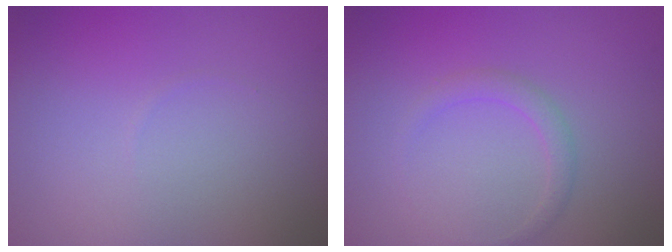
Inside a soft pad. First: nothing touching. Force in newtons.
{"total": 1.4, "press": 1.4, "slide": 0.0}